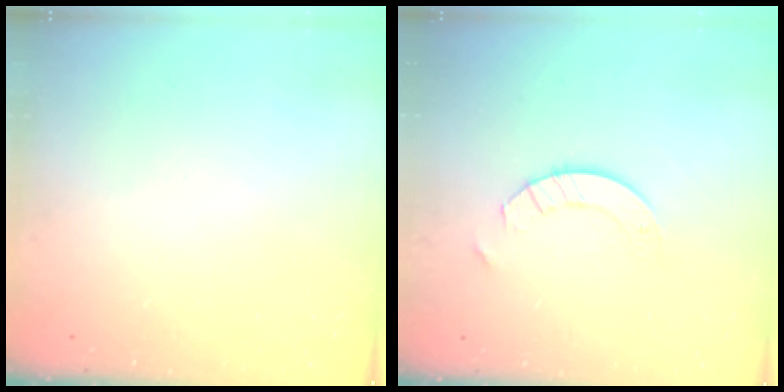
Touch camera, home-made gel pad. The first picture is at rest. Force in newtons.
{"total": 4.4, "press": 4.3, "slide": 0.4}